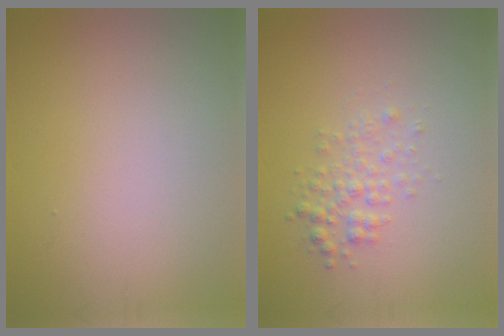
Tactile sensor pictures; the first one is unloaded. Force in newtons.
{"total": 2.0, "press": 2.0, "slide": 0.1}